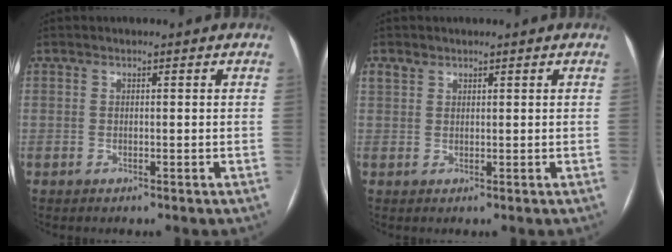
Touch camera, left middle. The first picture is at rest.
{"total": 1.5, "force": [1.1, 0.9, 0.3], "torque": [-0.006, 0.009, 0.023]}